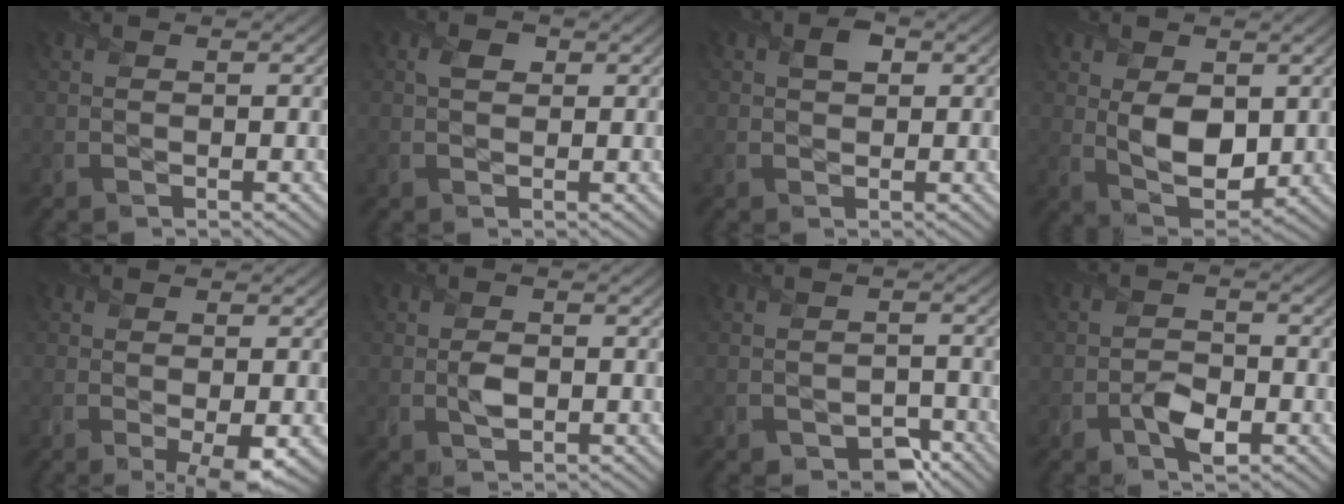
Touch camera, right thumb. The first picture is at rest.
{"total": 1.7, "force": [0.6, 1.1, 1.1], "torque": [-0.023, 0.003, 0.008]}
{"total": 2.3, "force": [0.8, 1.6, 1.4], "torque": [-0.028, 0.004, 0.011]}
{"total": 7.2, "force": [0.9, 4.7, 5.4], "torque": [-0.110, -0.011, 0.018]}
{"total": 3.2, "force": [-0.7, 1.0, 2.9], "torque": [-0.051, -0.013, -0.013]}
{"total": 2.2, "force": [-0.1, 1.6, 1.5], "torque": [-0.032, -0.005, -0.003]}
{"total": 3.3, "force": [-2.1, 2.1, 1.4], "torque": [-0.019, -0.009, -0.034]}
{"total": 3.7, "force": [-1.7, 2.2, 2.5], "torque": [-0.045, -0.005, -0.033]}